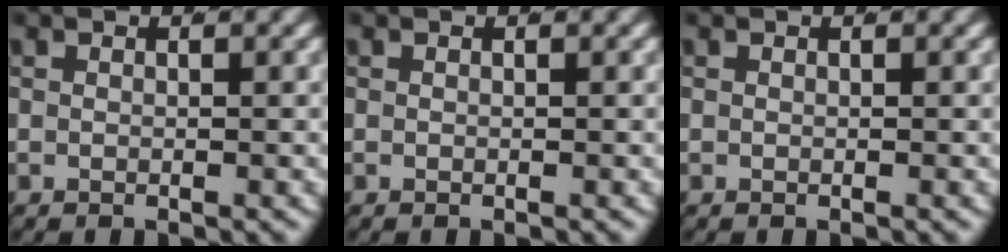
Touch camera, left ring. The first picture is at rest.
{"total": 0.0}
{"total": 0.0}